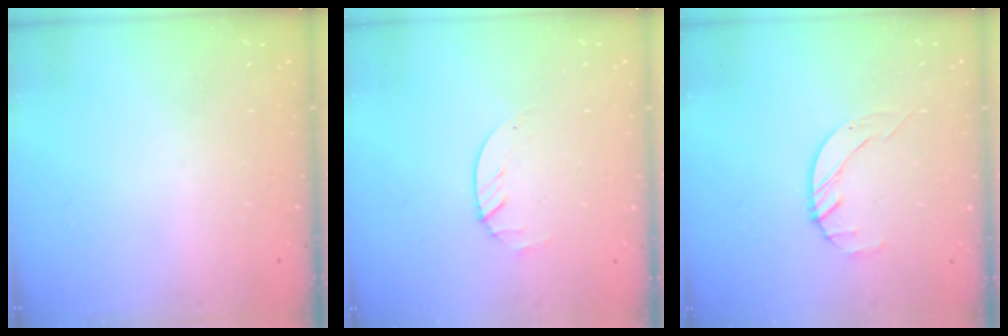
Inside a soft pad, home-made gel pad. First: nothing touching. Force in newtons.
{"total": 1.7, "press": 1.6, "slide": 0.2}
{"total": 2.1, "press": 2.0, "slide": 0.3}